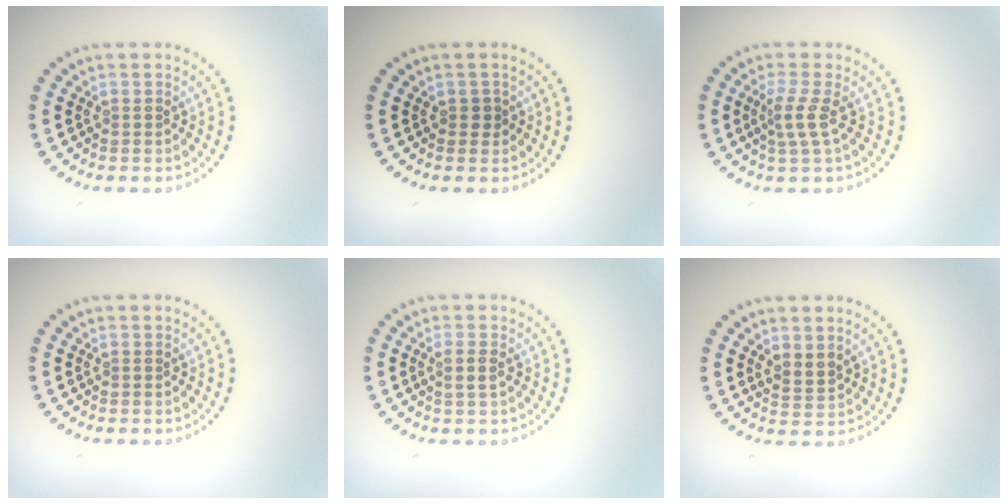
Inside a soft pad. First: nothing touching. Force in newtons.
{"total": 0.8, "press": 0.8, "slide": 0.3}
{"total": 2.1, "press": 1.5, "slide": 1.5}
{"total": 0.0}
{"total": 1.3, "press": 1.1, "slide": 0.7}
{"total": 1.6, "press": 1.3, "slide": 1.0}